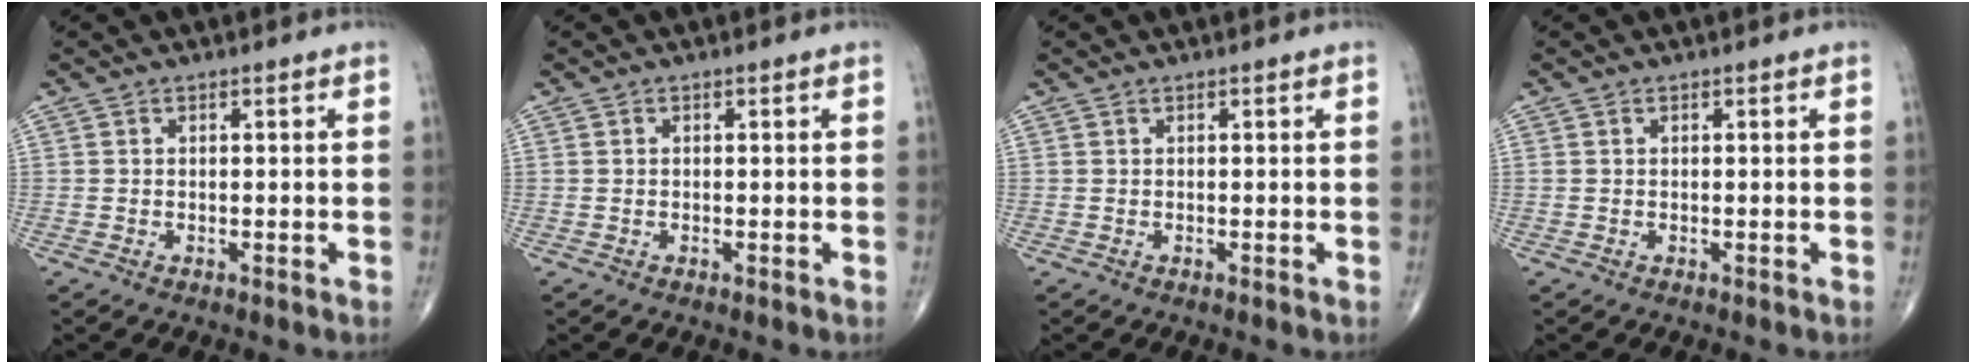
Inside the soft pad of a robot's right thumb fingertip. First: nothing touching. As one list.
[{"total": 0.0}, {"total": 0.0}, {"total": 0.0}]